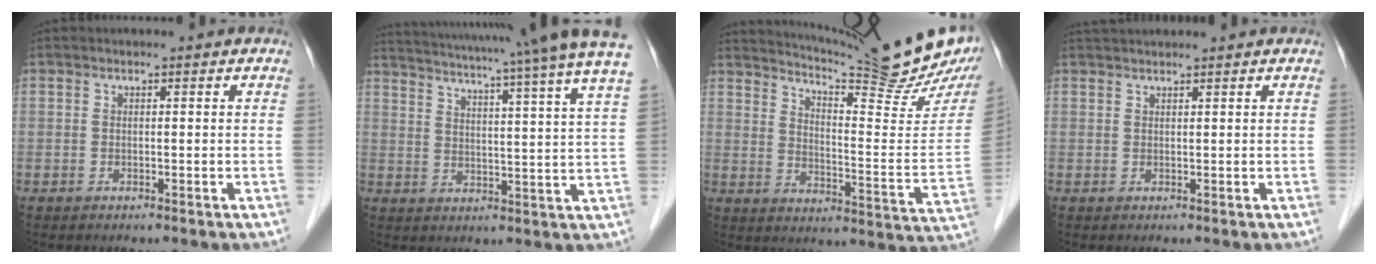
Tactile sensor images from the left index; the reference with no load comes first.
{"total": 25.8, "force": [22.7, -0.9, 12.3], "torque": [-0.201, -0.039, 0.281]}
{"total": 23.4, "force": [20.5, -0.2, 11.2], "torque": [-0.176, -0.093, 0.265]}
{"total": 4.6, "force": [4.4, -0.4, 1.3], "torque": [-0.015, 0.035, 0.064]}